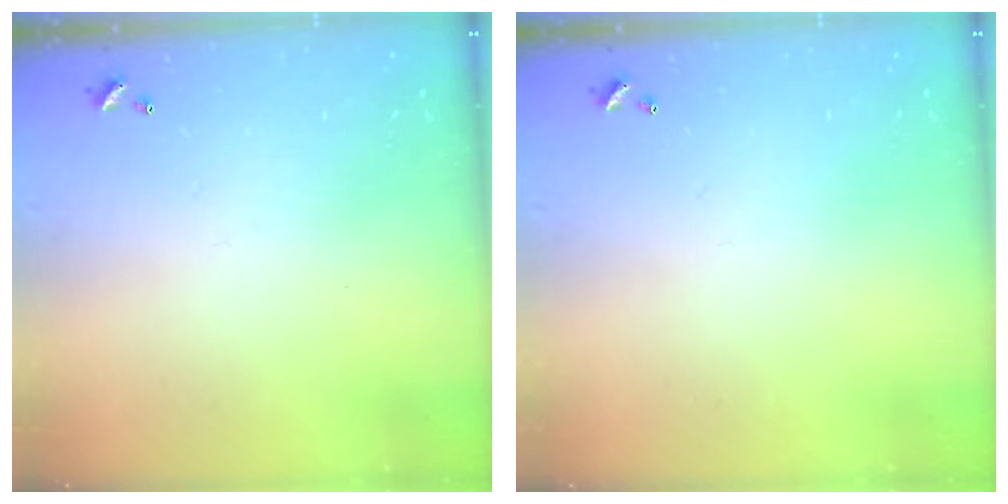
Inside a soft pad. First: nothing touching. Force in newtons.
{"total": 0.0}